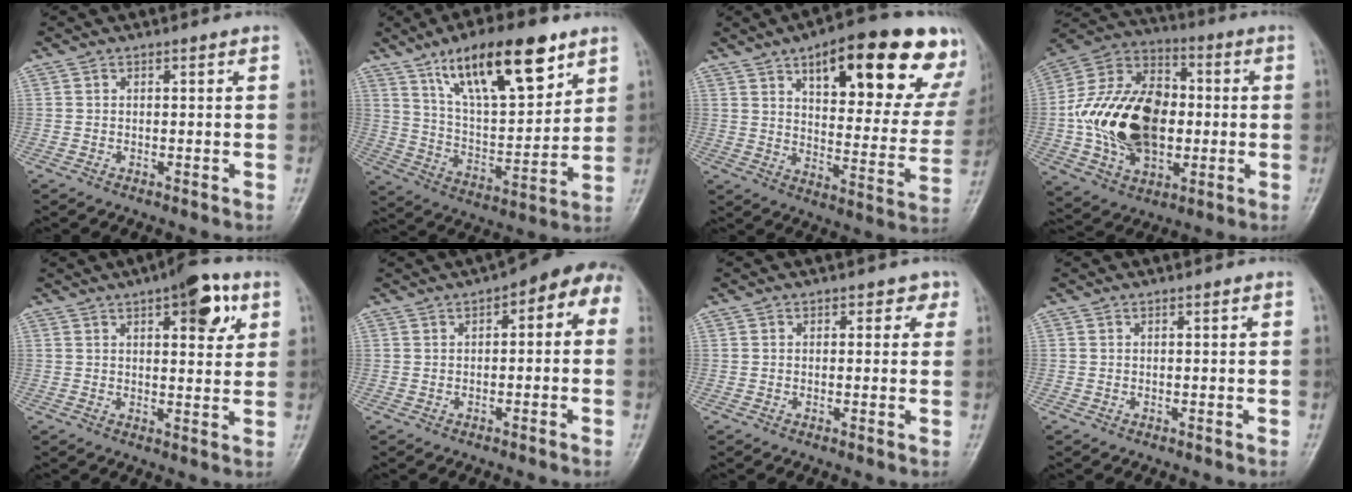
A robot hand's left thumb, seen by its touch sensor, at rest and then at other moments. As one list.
[{"total": 20.1, "force": [11.6, 7.3, 14.7], "torque": [-0.204, -0.046, 0.207]}, {"total": 28.3, "force": [15.4, 10.6, 21.2], "torque": [-0.244, -0.026, 0.213]}, {"total": 21.9, "force": [-1.3, 14.6, 16.3], "torque": [-0.278, 0.023, -0.018]}, {"total": 9.7, "force": [4.4, 3.9, 7.7], "torque": [-0.078, -0.012, 0.054]}, {"total": 8.0, "force": [1.8, 4.0, 6.7], "torque": [-0.053, 0.032, 0.006]}, {"total": 2.2, "force": [1.0, 1.7, 1.0], "torque": [0.015, 0.000, 0.003]}, {"total": 0.0}]